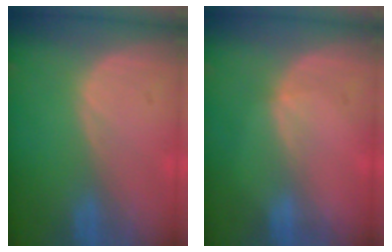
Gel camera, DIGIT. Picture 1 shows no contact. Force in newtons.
{"total": 1.3, "press": 0.9, "slide": 0.9}